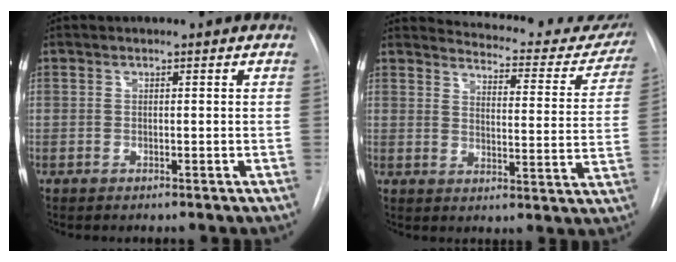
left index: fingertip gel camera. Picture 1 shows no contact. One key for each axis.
{"total": 18.0, "fx": 17.0, "fy": 4.2, "fz": 4.3, "tx": -0.033, "ty": -0.072, "tz": 0.176}